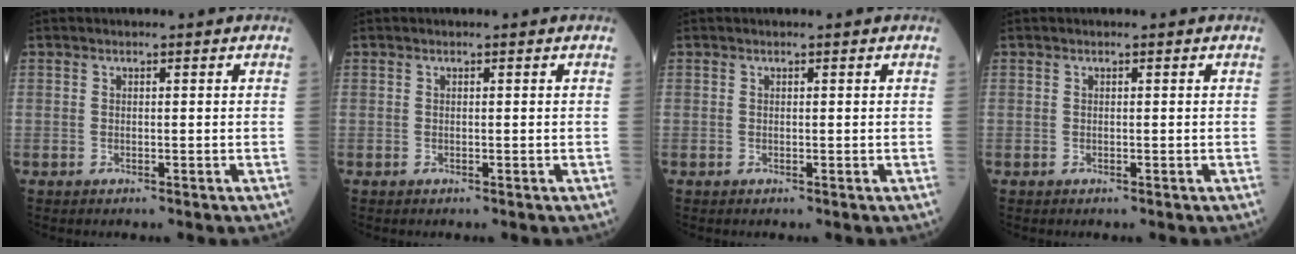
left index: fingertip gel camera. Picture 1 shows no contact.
{"total": 0.0}
{"total": 0.0}
{"total": 0.0}